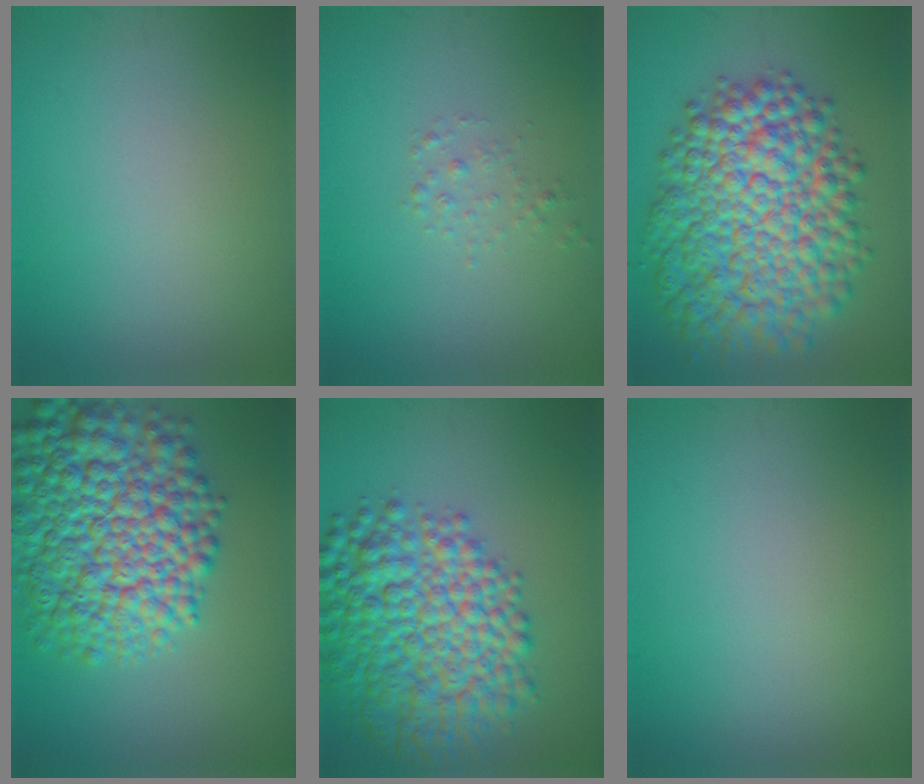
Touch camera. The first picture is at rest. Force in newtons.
{"total": 1.0, "press": 1.0, "slide": 0.0}
{"total": 12.9, "press": 12.8, "slide": 0.3}
{"total": 11.9, "press": 11.9, "slide": 0.3}
{"total": 10.5, "press": 10.5, "slide": 0.0}
{"total": 0.0}